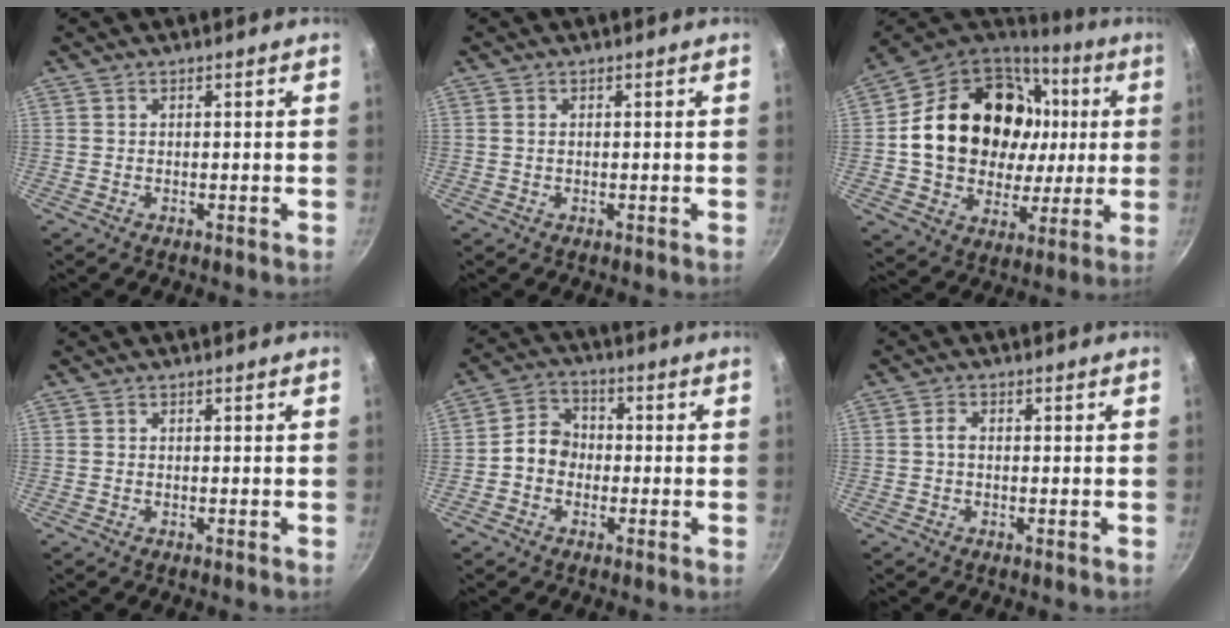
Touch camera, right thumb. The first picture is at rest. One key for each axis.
{"total": 0.6, "fx": 0.1, "fy": 0.4, "fz": 0.5, "tx": -0.009, "ty": 0.002, "tz": 0.002}
{"total": 27.2, "fx": 4.6, "fy": 20.9, "fz": 16.7, "tx": -0.267, "ty": 0.026, "tz": 0.089}
{"total": 0.0}
{"total": 6.3, "fx": -1.0, "fy": 5.3, "fz": 3.2, "tx": -0.024, "ty": 0.023, "tz": -0.034}
{"total": 1.7, "fx": -0.2, "fy": 1.0, "fz": 1.4, "tx": -0.033, "ty": 0.007, "tz": -0.009}